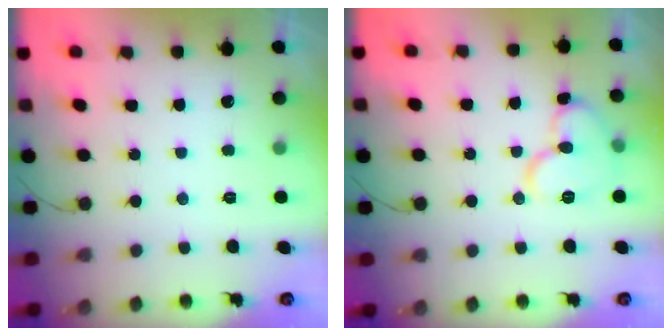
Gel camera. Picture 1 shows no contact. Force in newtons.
{"total": 11.4, "press": 11.4, "slide": 0.7}